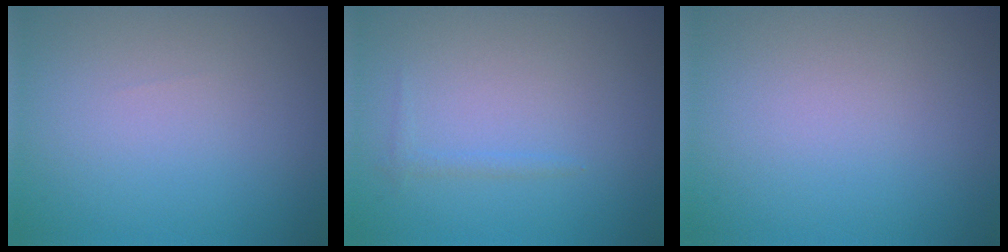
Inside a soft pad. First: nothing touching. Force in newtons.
{"total": 0.6, "press": 0.6, "slide": 0.1}
{"total": 0.0}